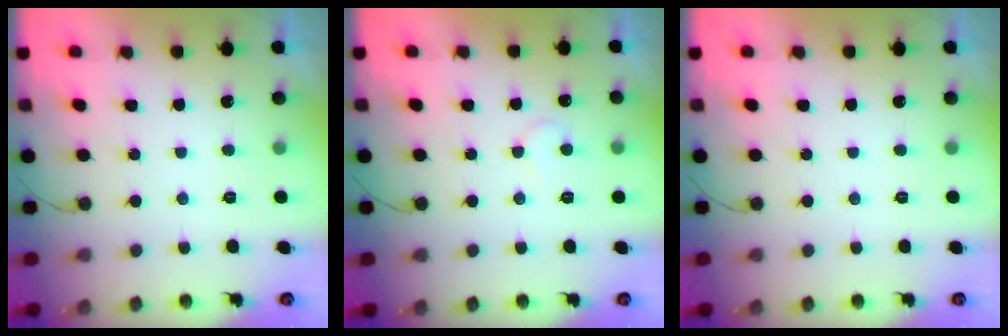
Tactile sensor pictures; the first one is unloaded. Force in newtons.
{"total": 4.4, "press": 4.4, "slide": 0.3}
{"total": 0.0}